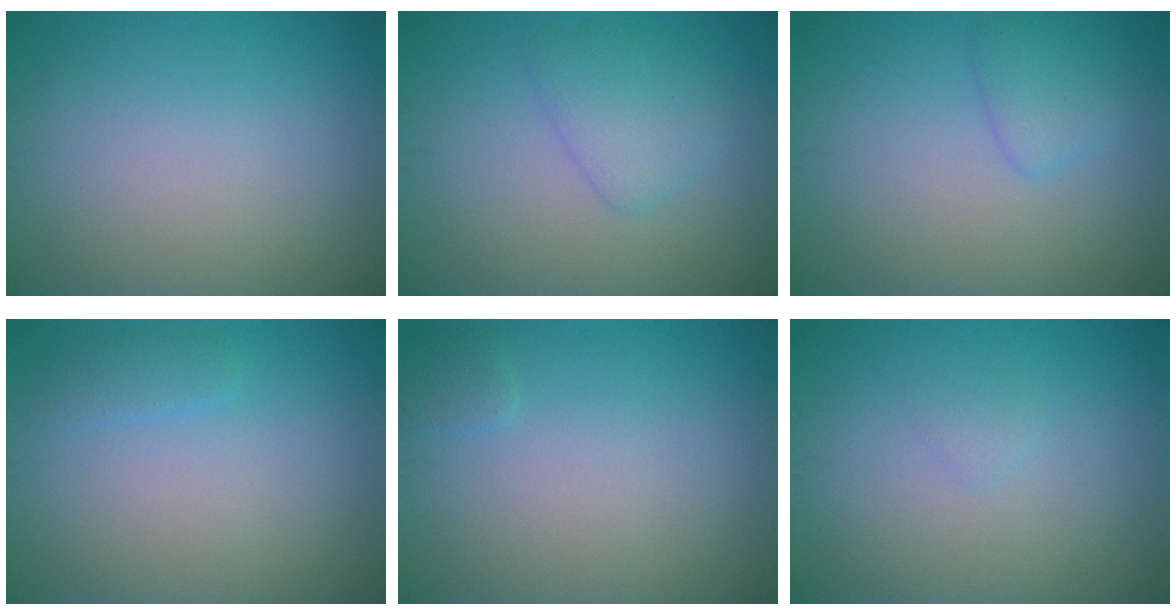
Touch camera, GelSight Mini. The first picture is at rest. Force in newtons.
{"total": 2.7, "press": 2.7, "slide": 0.1}
{"total": 1.9, "press": 1.9, "slide": 0.2}
{"total": 1.2, "press": 1.2, "slide": 0.2}
{"total": 0.8, "press": 0.8, "slide": 0.1}
{"total": 0.6, "press": 0.6, "slide": 0.1}